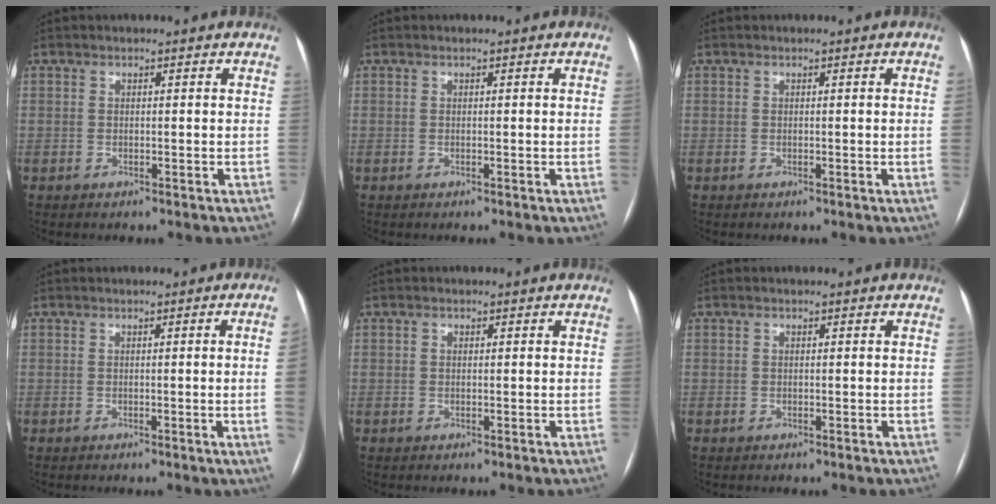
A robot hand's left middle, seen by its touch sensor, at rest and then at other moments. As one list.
[{"total": 0.0}, {"total": 0.6, "force": [-0.1, -0.3, 0.6], "torque": [-0.002, 0.002, -0.004]}, {"total": 3.3, "force": [-0.2, -1.4, 3.0], "torque": [-0.038, -0.005, -0.002]}, {"total": 0.6, "force": [0.2, 0.5, 0.3], "torque": [-0.006, 0.003, 0.004]}, {"total": 0.0}]